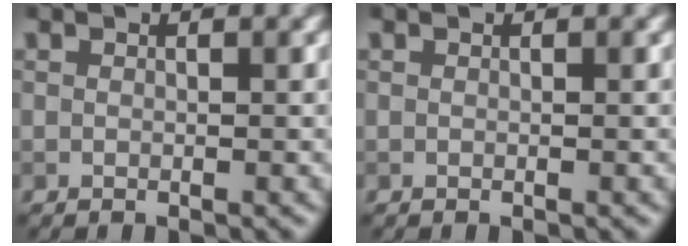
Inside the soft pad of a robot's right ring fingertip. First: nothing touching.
{"total": 0.0}